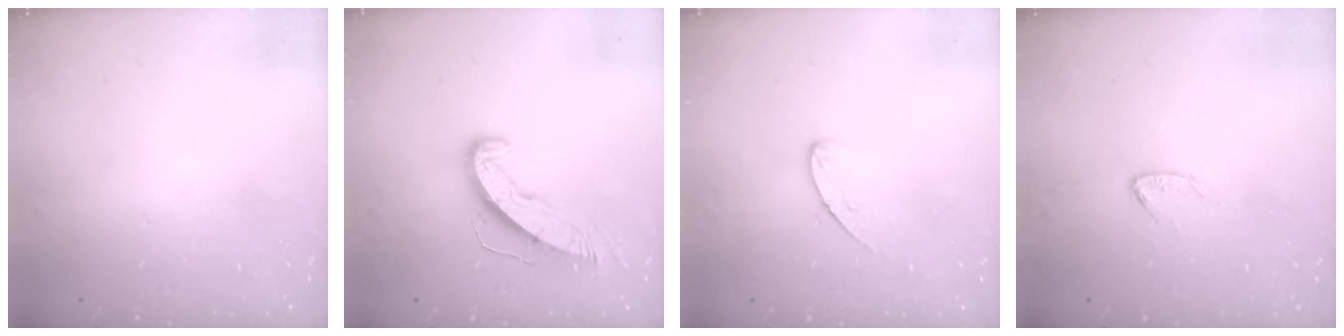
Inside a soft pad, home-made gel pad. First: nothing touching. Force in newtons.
{"total": 9.7, "press": 9.6, "slide": 0.6}
{"total": 6.6, "press": 6.6, "slide": 0.5}
{"total": 3.8, "press": 3.8, "slide": 0.3}